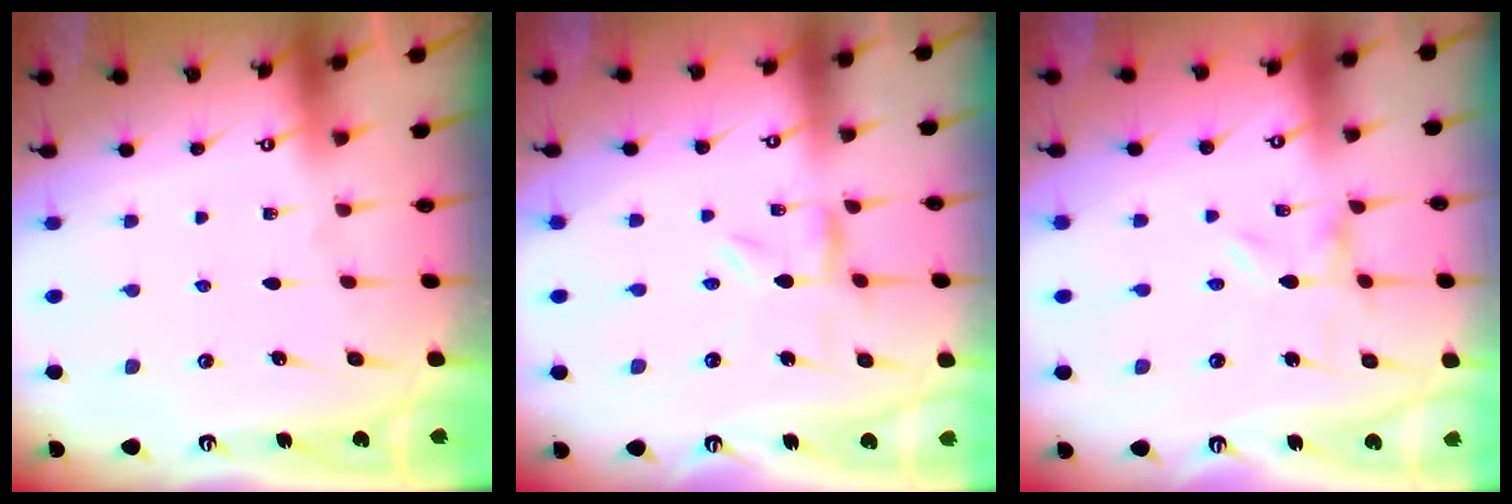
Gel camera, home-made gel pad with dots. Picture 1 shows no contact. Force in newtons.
{"total": 1.4, "press": 1.4, "slide": 0.2}
{"total": 0.0}